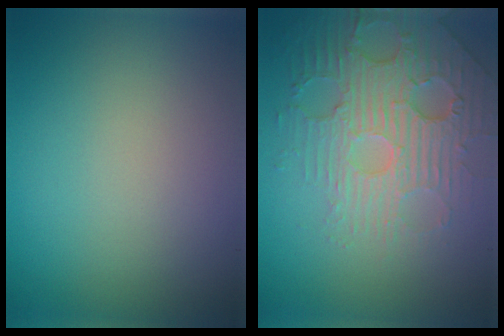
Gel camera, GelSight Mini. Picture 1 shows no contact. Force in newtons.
{"total": 4.8, "press": 4.3, "slide": 2.2}